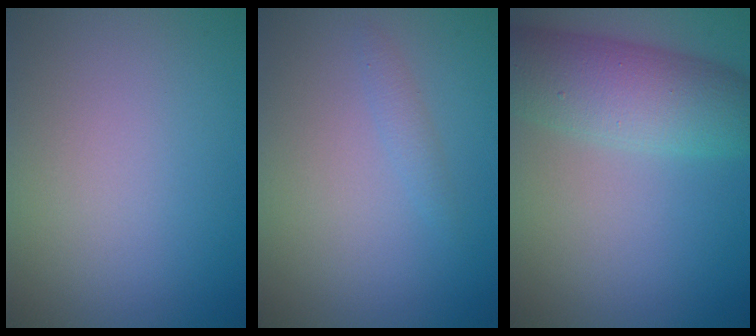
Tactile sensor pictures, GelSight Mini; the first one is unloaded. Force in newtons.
{"total": 1.0, "press": 1.0, "slide": 0.0}
{"total": 7.4, "press": 7.4, "slide": 0.2}